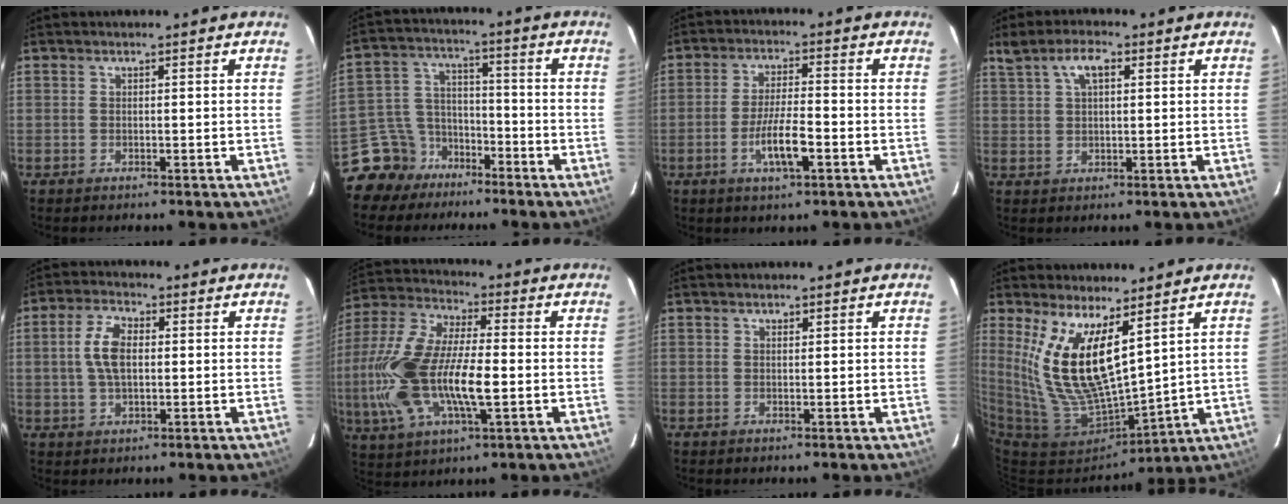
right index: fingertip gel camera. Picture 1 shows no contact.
{"total": 10.6, "force": [-8.1, 6.8, 1.0], "torque": [-0.037, 0.054, -0.152]}
{"total": 7.3, "force": [-3.2, 1.4, 6.4], "torque": [-0.128, -0.004, -0.057]}
{"total": 4.8, "force": [2.3, 1.9, 3.8], "torque": [-0.067, 0.012, 0.043]}
{"total": 6.5, "force": [0.5, 3.4, 5.5], "torque": [-0.112, 0.012, 0.013]}
{"total": 20.6, "force": [-3.0, 8.1, 18.7], "torque": [-0.392, -0.003, -0.058]}
{"total": 0.6, "force": [0.3, 0.4, 0.3], "torque": [-0.004, 0.003, 0.005]}
{"total": 14.3, "force": [7.2, 4.7, 11.4], "torque": [-0.205, -0.012, 0.158]}